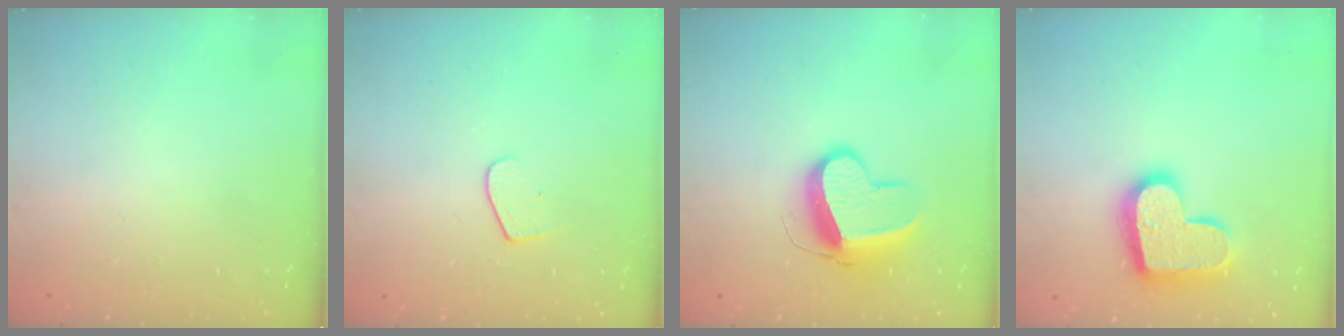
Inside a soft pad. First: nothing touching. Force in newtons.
{"total": 5.0, "press": 5.0, "slide": 0.4}
{"total": 13.4, "press": 13.3, "slide": 1.3}
{"total": 17.6, "press": 17.5, "slide": 1.0}